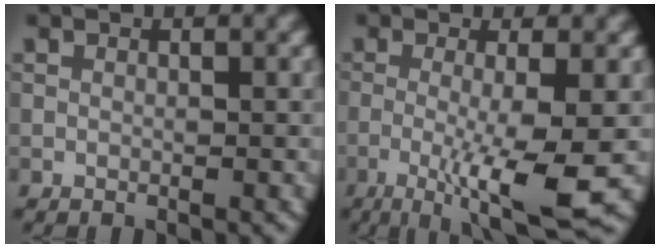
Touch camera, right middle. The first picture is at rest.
{"total": 7.5, "force": [-2.1, 1.1, 7.1], "torque": [-0.114, -0.012, -0.038]}